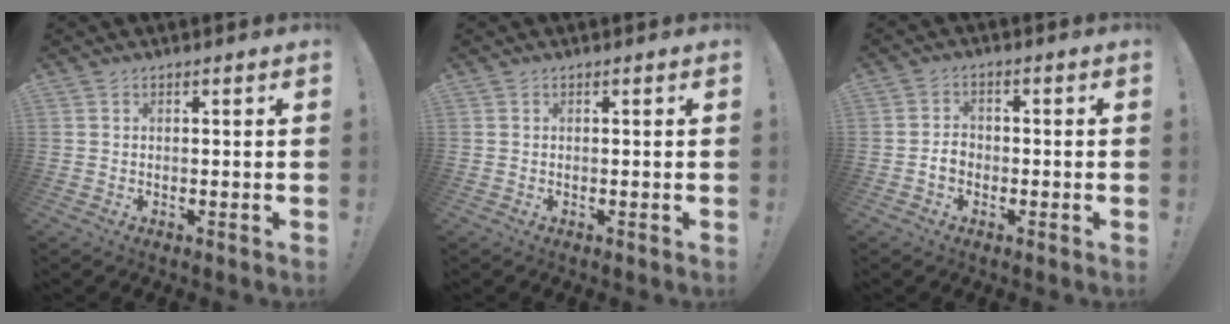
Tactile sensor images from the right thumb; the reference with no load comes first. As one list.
[{"total": 0.0}, {"total": 3.8, "force": [-1.6, 2.8, 2.1], "torque": [-0.042, 0.008, -0.031]}]